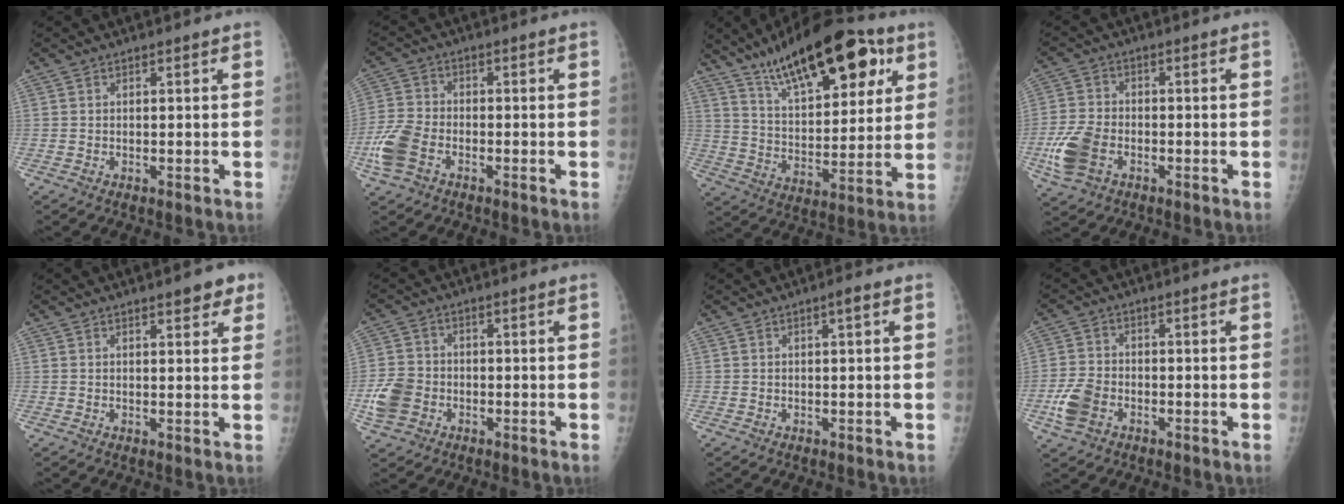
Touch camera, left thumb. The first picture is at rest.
{"total": 7.8, "force": [-3.5, 5.1, 4.8], "torque": [-0.116, 0.013, -0.071]}
{"total": 23.1, "force": [13.0, 9.5, 16.6], "torque": [-0.222, -0.028, 0.213]}
{"total": 8.4, "force": [-3.3, 5.6, 5.4], "torque": [-0.123, 0.009, -0.063]}
{"total": 4.3, "force": [2.7, 1.4, 3.0], "torque": [-0.023, -0.009, 0.029]}
{"total": 6.8, "force": [-2.2, 5.6, 3.1], "torque": [-0.061, 0.013, -0.043]}
{"total": 1.2, "force": [0.3, 0.2, 1.1], "torque": [-0.020, 0.003, 0.002]}
{"total": 6.1, "force": [-2.7, 4.2, 3.5], "torque": [-0.077, 0.011, -0.052]}